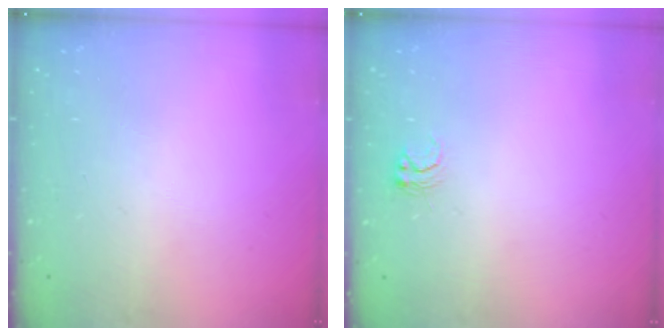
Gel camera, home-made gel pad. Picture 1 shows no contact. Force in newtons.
{"total": 2.6, "press": 2.6, "slide": 0.2}